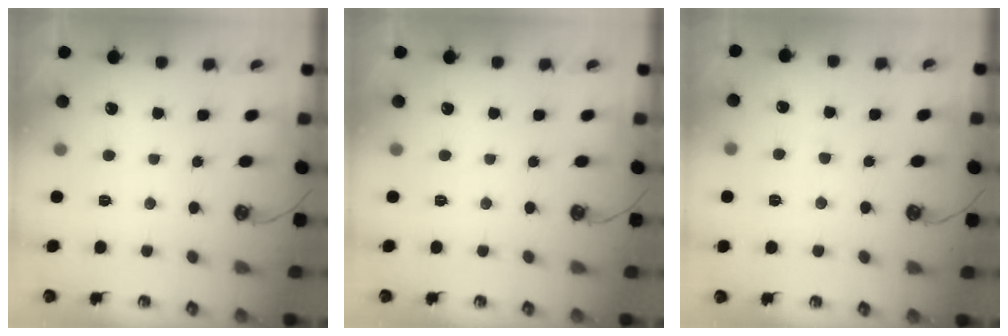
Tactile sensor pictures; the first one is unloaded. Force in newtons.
{"total": 0.0}
{"total": 3.6, "press": 3.5, "slide": 0.4}